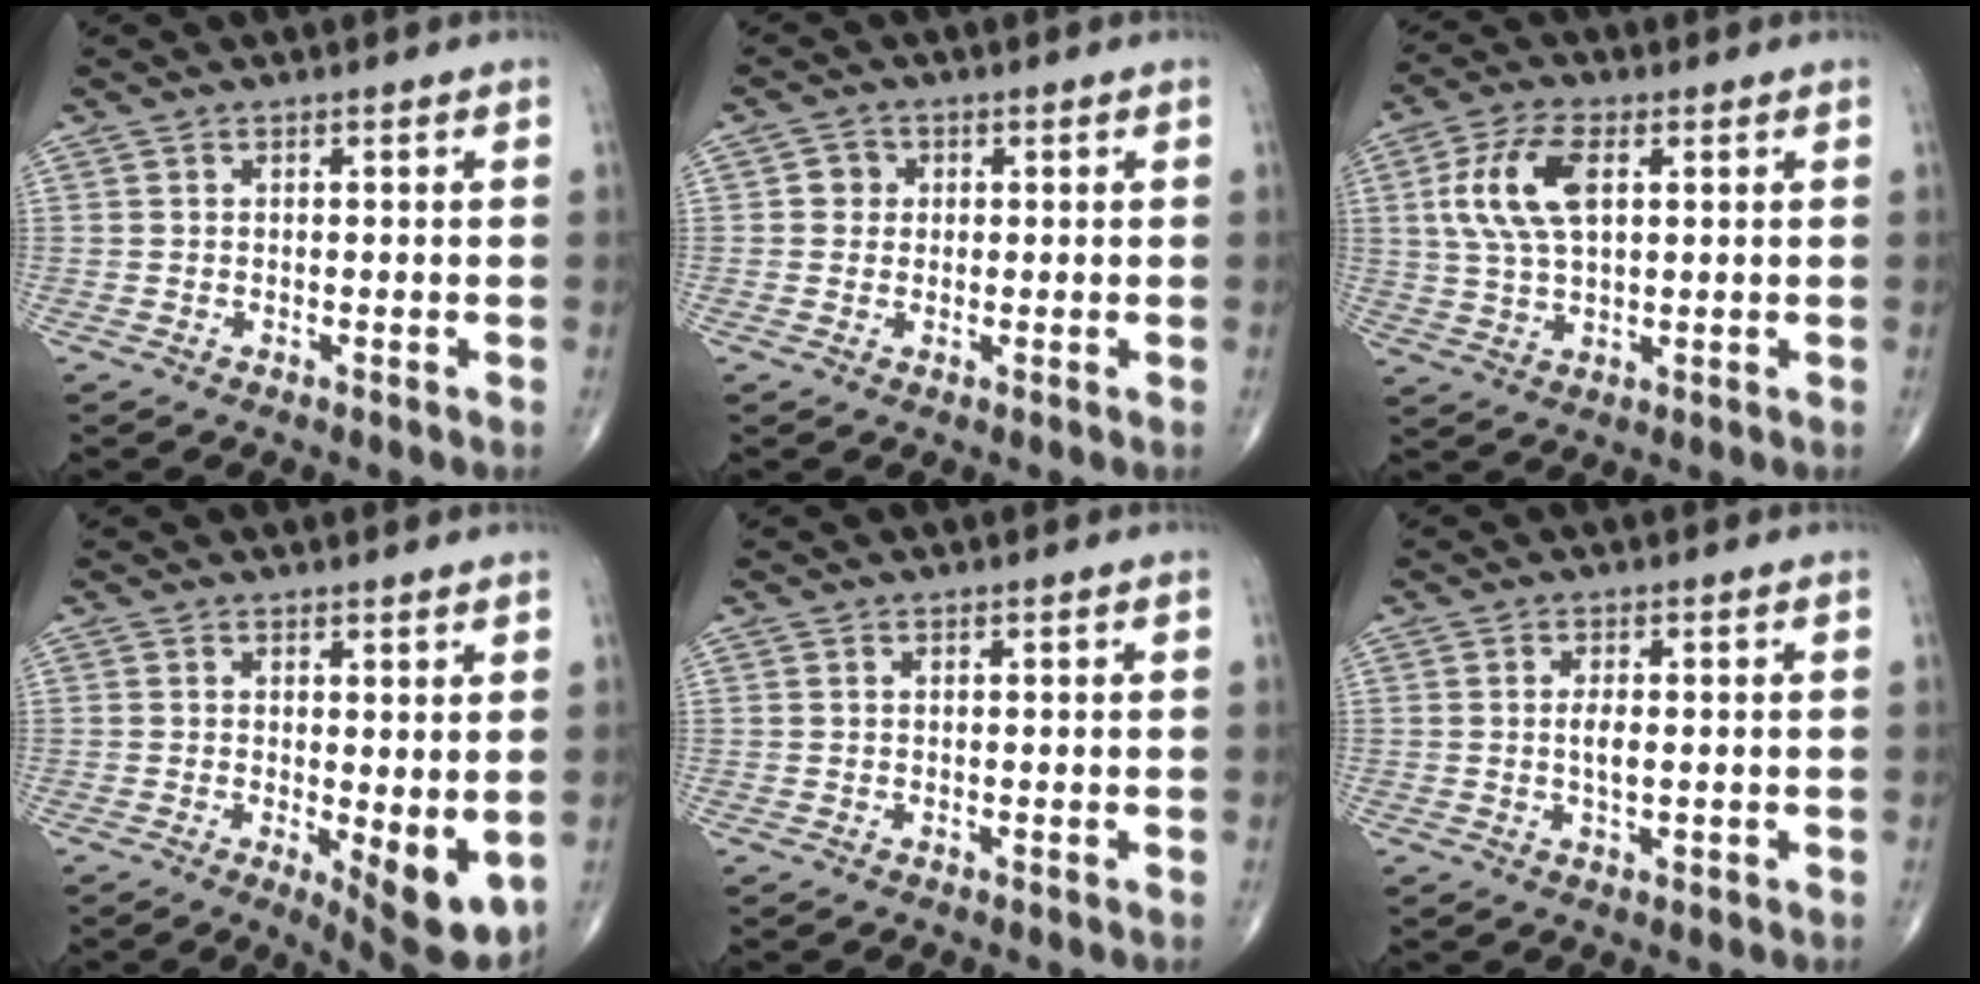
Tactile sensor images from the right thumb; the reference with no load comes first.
{"total": 2.7, "force": [0.4, 2.6, 0.8], "torque": [0.005, 0.004, 0.000]}
{"total": 10.9, "force": [2.8, 5.5, 9.0], "torque": [-0.185, 0.004, 0.054]}
{"total": 8.0, "force": [-0.8, 2.8, 7.5], "torque": [-0.095, -0.021, -0.004]}
{"total": 0.0}
{"total": 2.8, "force": [0.0, 1.2, 2.5], "torque": [-0.048, -0.002, -0.003]}